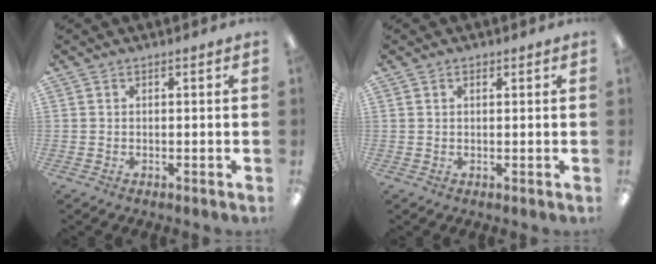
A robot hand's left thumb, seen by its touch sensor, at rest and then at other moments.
{"total": 0.9, "force": [0.5, 0.5, 0.5], "torque": [-0.010, 0.002, 0.009]}